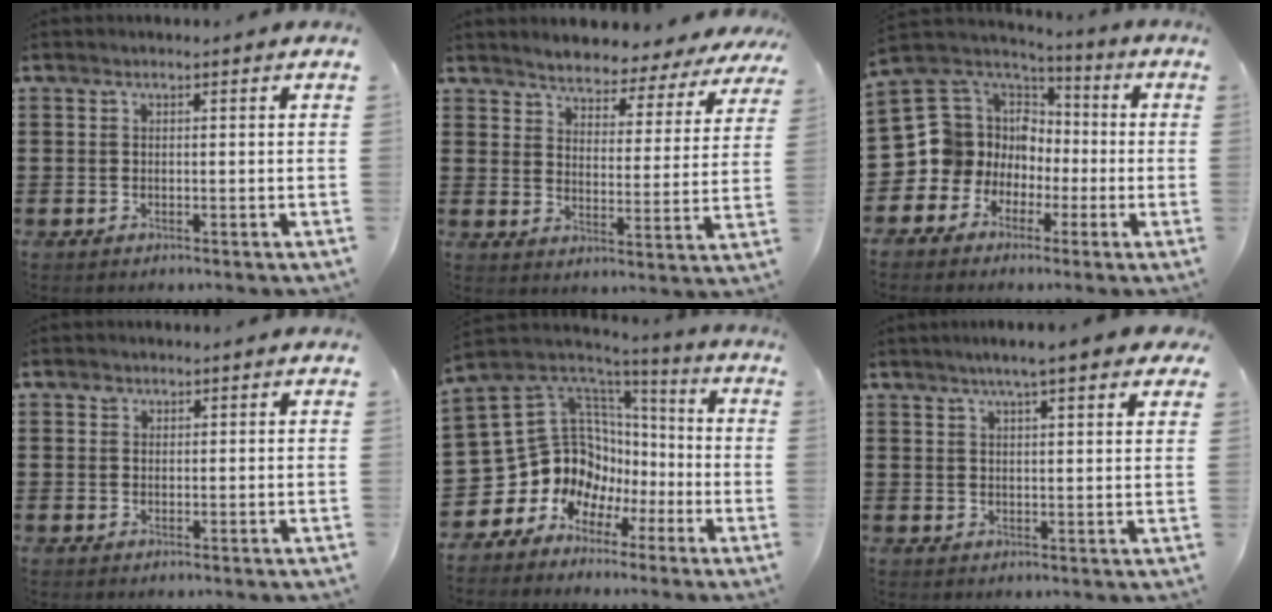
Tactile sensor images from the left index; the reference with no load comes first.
{"total": 3.7, "force": [3.7, 0.2, -0.1], "torque": [-0.025, -0.033, 0.058]}
{"total": 10.7, "force": [-1.3, 10.2, 2.9], "torque": [-0.119, -0.016, -0.025]}
{"total": 1.0, "force": [0.7, 0.8, 0.2], "torque": [-0.007, 0.002, 0.014]}
{"total": 12.3, "force": [-1.2, 11.6, 3.7], "torque": [-0.128, -0.038, -0.001]}
{"total": 4.4, "force": [3.4, 0.1, 2.9], "torque": [-0.057, -0.002, 0.056]}